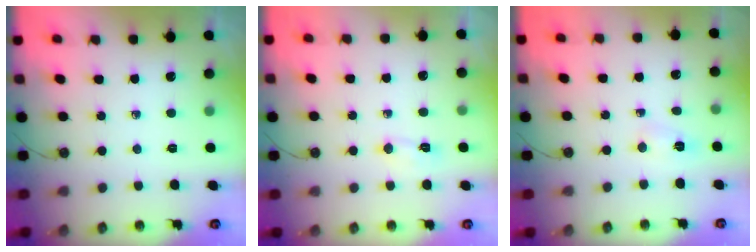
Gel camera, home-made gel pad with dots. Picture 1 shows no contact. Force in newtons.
{"total": 3.5, "press": 3.5, "slide": 0.5}
{"total": 2.7, "press": 2.7, "slide": 0.4}